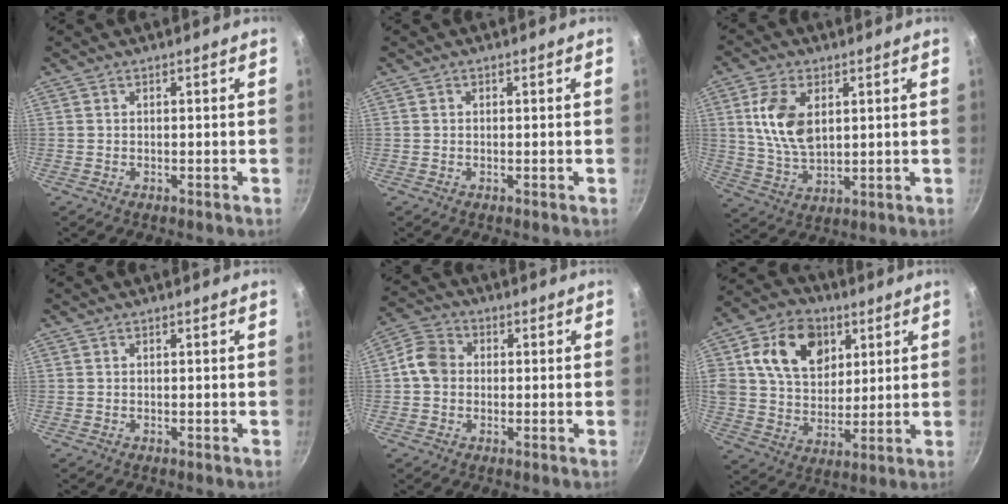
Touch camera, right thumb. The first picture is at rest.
{"total": 0.5, "force": [0.1, 0.5, 0.1], "torque": [0.000, 0.004, 0.001]}
{"total": 11.0, "force": [3.0, 6.4, 8.4], "torque": [-0.155, -0.017, 0.062]}
{"total": 0.0}
{"total": 6.4, "force": [0.0, 5.4, 3.4], "torque": [-0.043, 0.015, -0.018]}
{"total": 17.4, "force": [6.3, 12.8, 10.1], "torque": [-0.146, -0.006, 0.103]}